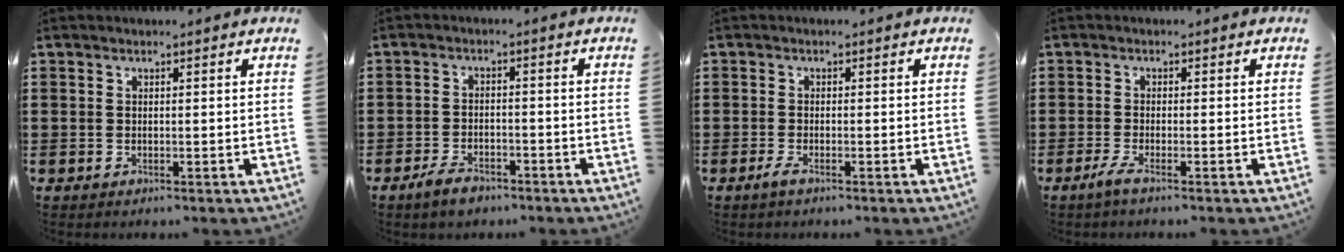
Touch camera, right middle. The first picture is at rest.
{"total": 3.0, "force": [-2.5, 1.4, 1.1], "torque": [-0.029, 0.004, -0.050]}
{"total": 1.2, "force": [-0.8, 0.3, 0.9], "torque": [-0.025, -0.006, -0.016]}
{"total": 1.9, "force": [-1.1, 0.2, 1.5], "torque": [-0.042, -0.010, -0.024]}